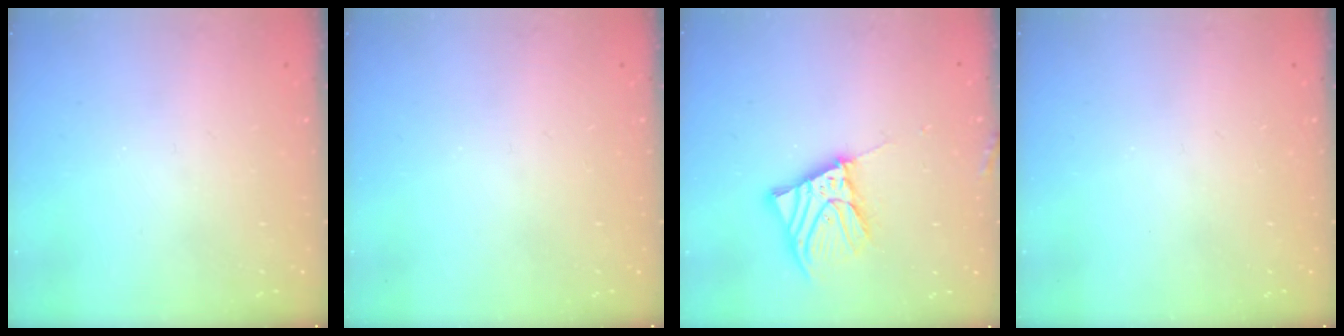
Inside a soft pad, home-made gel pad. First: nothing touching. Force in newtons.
{"total": 0.0}
{"total": 11.8, "press": 11.7, "slide": 1.6}
{"total": 0.0}